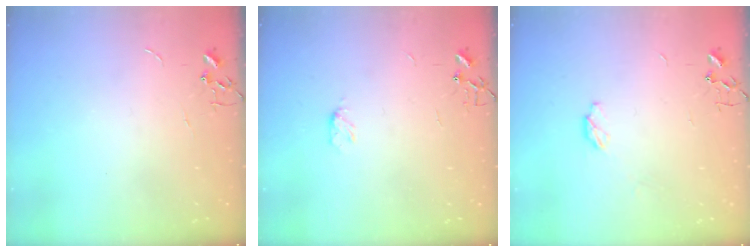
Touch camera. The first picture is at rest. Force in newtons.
{"total": 3.4, "press": 3.4, "slide": 0.5}
{"total": 4.2, "press": 4.2, "slide": 0.4}